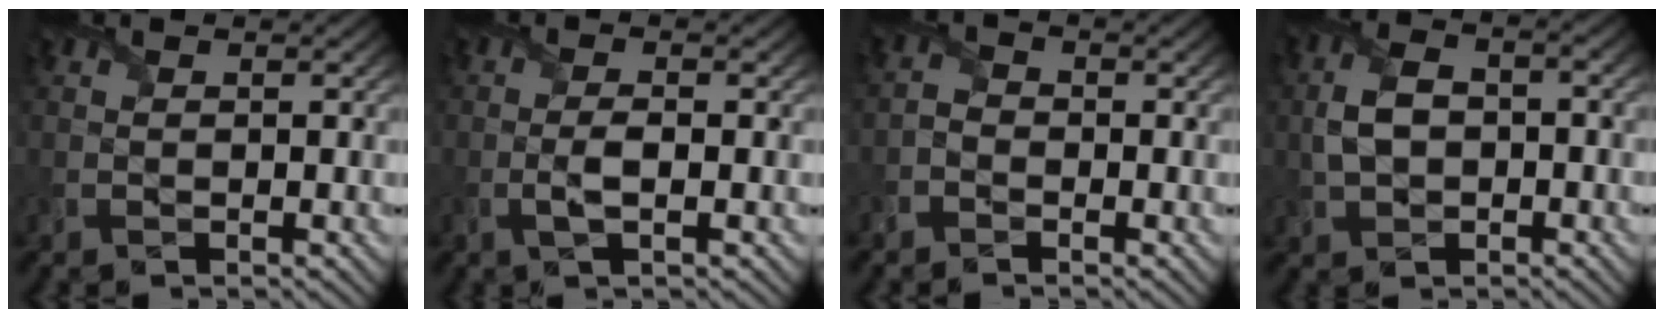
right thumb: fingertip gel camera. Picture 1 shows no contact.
{"total": 2.2, "force": [-0.6, 0.5, 2.1], "torque": [-0.045, 0.001, -0.018]}
{"total": 1.6, "force": [-1.2, 0.9, 0.5], "torque": [-0.011, 0.003, -0.032]}
{"total": 6.0, "force": [-0.4, 3.8, 4.7], "torque": [-0.107, 0.002, -0.013]}